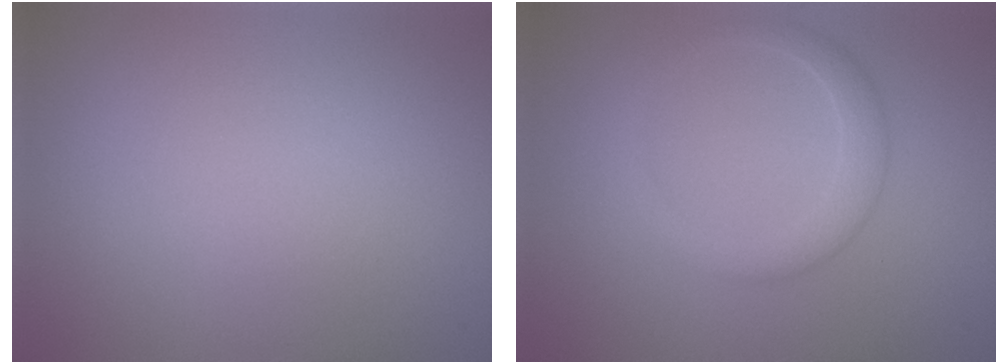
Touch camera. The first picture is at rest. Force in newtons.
{"total": 2.2, "press": 2.2, "slide": 0.1}